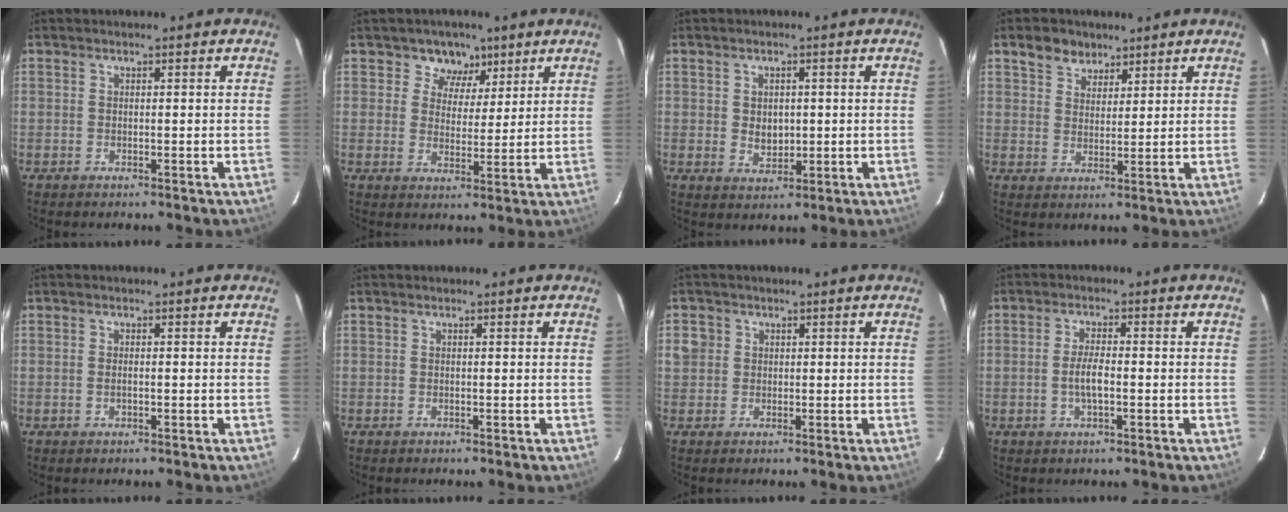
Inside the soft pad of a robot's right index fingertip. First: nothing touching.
{"total": 6.1, "force": [3.5, 4.8, 1.1], "torque": [-0.009, -0.003, 0.052]}
{"total": 3.8, "force": [0.2, 2.9, 2.5], "torque": [-0.040, 0.000, 0.009]}
{"total": 5.3, "force": [3.6, 3.6, 1.6], "torque": [-0.027, 0.014, 0.064]}
{"total": 0.9, "force": [-0.1, 0.2, 0.9], "torque": [-0.018, 0.001, -0.003]}
{"total": 0.0}
{"total": 2.7, "force": [0.1, 2.6, 0.5], "torque": [-0.002, 0.008, -0.001]}
{"total": 3.8, "force": [-0.8, 0.9, 3.7], "torque": [-0.072, 0.001, -0.015]}